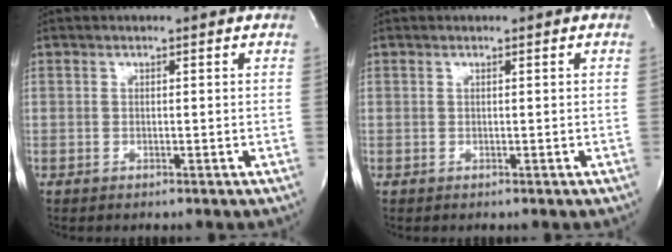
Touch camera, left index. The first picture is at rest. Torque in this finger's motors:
{"motor_torque": [0.13, -0.10, -0.07, 0.00]}